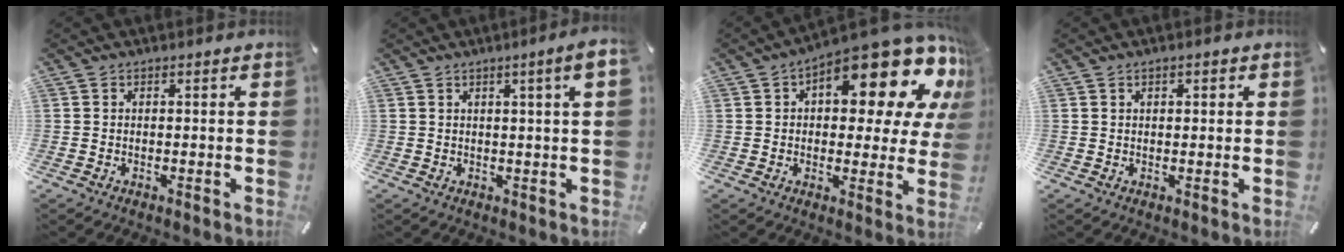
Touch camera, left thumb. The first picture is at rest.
{"total": 4.9, "force": [1.6, 0.2, 4.6], "torque": [-0.078, -0.003, 0.024]}
{"total": 18.0, "force": [10.1, 7.3, 13.0], "torque": [-0.164, -0.091, 0.158]}
{"total": 1.4, "force": [0.5, 0.8, 1.1], "torque": [-0.023, 0.006, 0.007]}